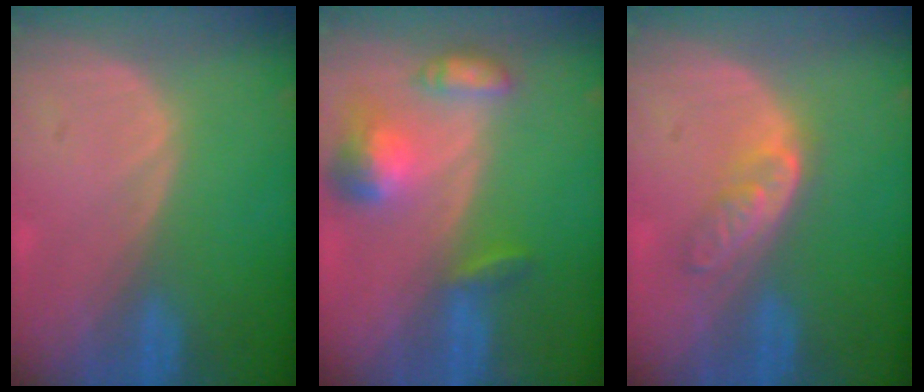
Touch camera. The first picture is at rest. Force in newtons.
{"total": 7.1, "press": 6.6, "slide": 2.6}
{"total": 4.8, "press": 4.1, "slide": 2.5}